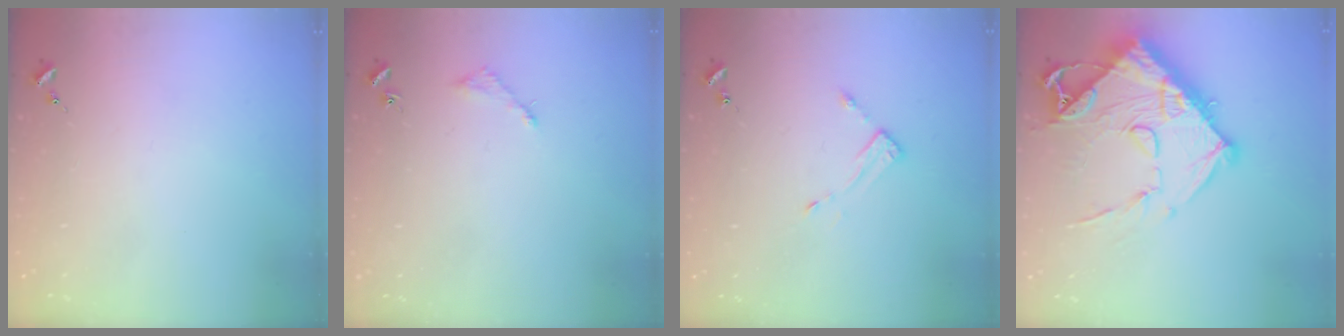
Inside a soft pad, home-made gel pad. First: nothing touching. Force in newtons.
{"total": 3.0, "press": 3.0, "slide": 0.4}
{"total": 3.3, "press": 3.3, "slide": 0.3}
{"total": 17.9, "press": 17.8, "slide": 2.0}